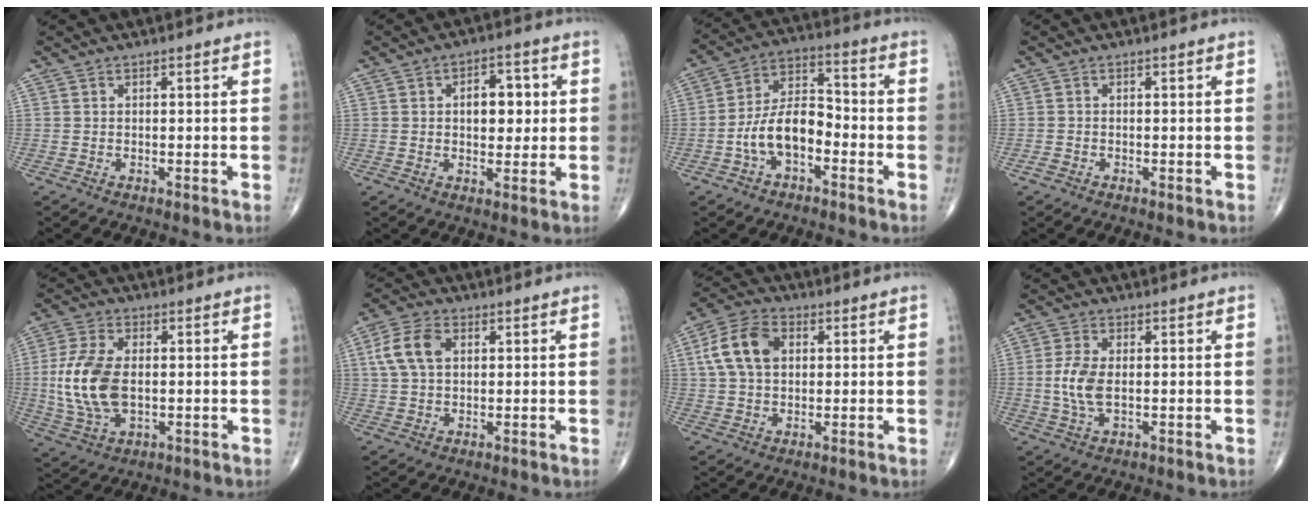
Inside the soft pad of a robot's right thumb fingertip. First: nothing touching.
{"total": 7.5, "force": [1.1, 4.5, 5.9], "torque": [-0.052, 0.005, 0.014]}
{"total": 10.5, "force": [-3.7, 5.9, 7.9], "torque": [-0.135, 0.045, -0.074]}
{"total": 1.0, "force": [-0.6, 0.6, 0.6], "torque": [-0.013, -0.001, -0.013]}
{"total": 13.2, "force": [-0.2, 7.6, 10.8], "torque": [-0.231, -0.002, 0.000]}
{"total": 7.8, "force": [2.0, 4.9, 5.6], "torque": [-0.113, 0.010, 0.037]}
{"total": 10.3, "force": [2.2, 6.9, 7.3], "torque": [-0.135, 0.015, 0.035]}
{"total": 6.2, "force": [-0.1, 3.2, 5.3], "torque": [-0.126, 0.000, -0.003]}